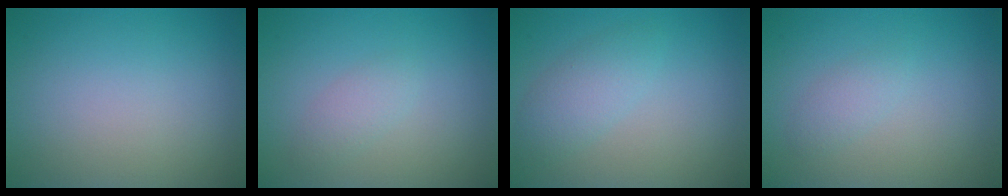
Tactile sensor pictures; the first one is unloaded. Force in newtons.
{"total": 1.3, "press": 1.3, "slide": 0.0}
{"total": 1.7, "press": 1.7, "slide": 0.0}
{"total": 1.3, "press": 1.3, "slide": 0.1}